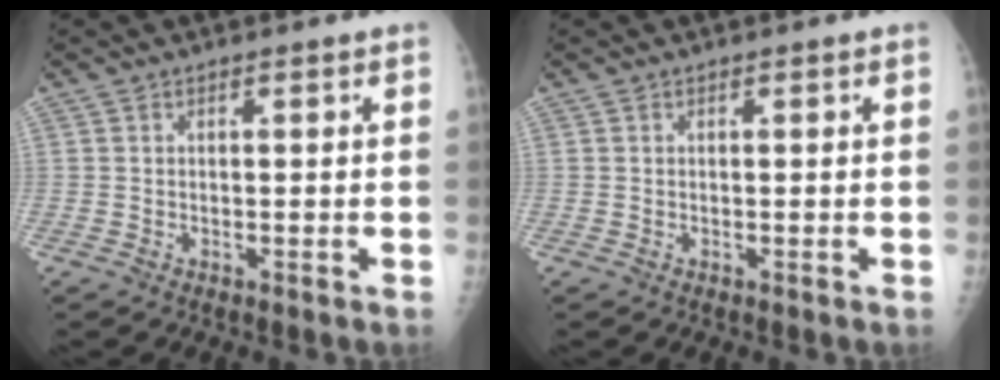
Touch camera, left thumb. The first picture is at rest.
{"total": 0.0}